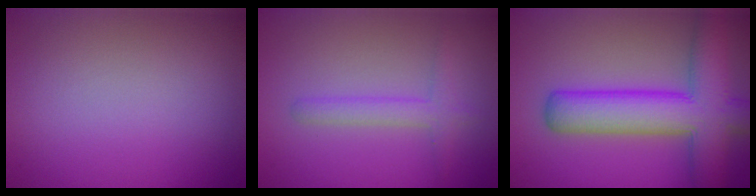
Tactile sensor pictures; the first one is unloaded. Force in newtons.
{"total": 2.0, "press": 2.0, "slide": 0.1}
{"total": 9.1, "press": 9.1, "slide": 0.4}